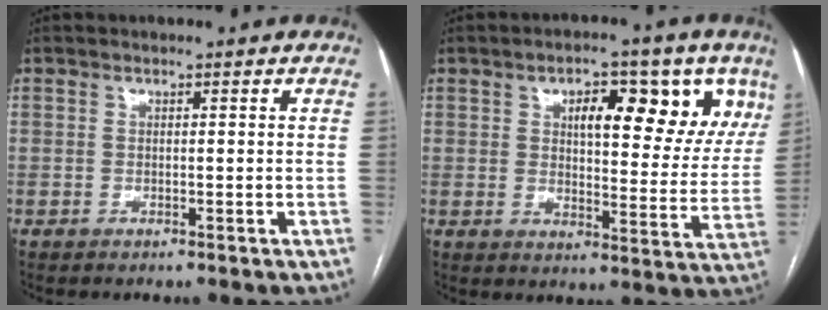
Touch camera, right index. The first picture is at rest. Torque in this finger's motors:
{"motor_torque": [0.58, 0.37, 0.59, 0.09]}